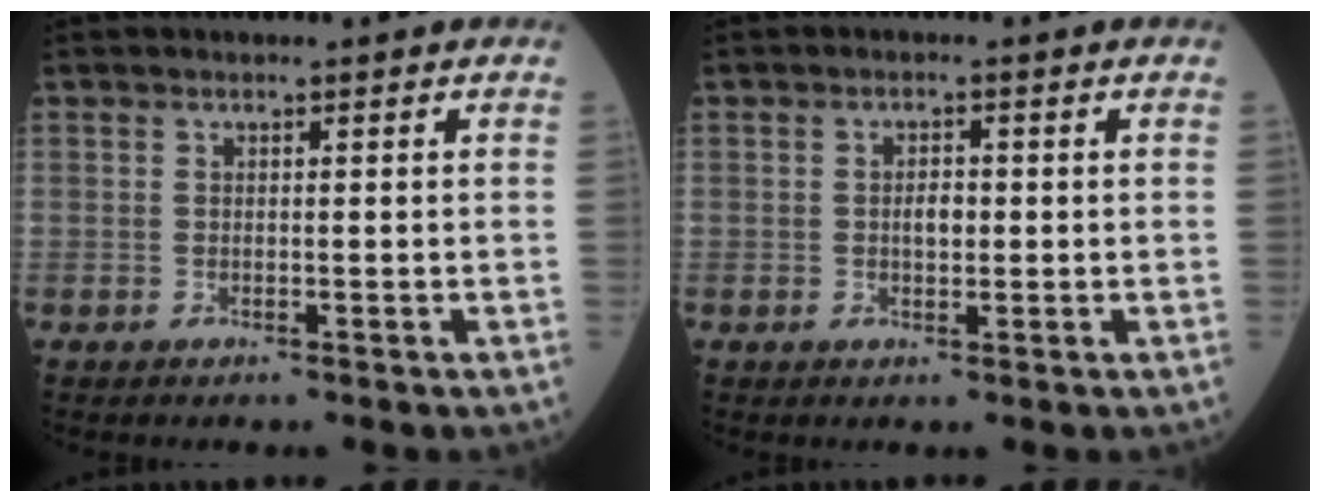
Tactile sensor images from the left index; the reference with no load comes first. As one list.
[{"total": 2.2, "force": [-0.2, 1.1, 1.9], "torque": [-0.034, -0.001, -0.004]}]